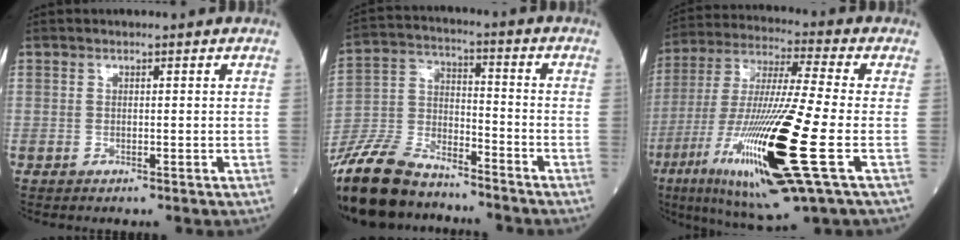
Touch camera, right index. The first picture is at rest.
{"total": 17.4, "force": [-15.0, 5.4, 7.2], "torque": [-0.163, -0.007, -0.276]}
{"total": 22.8, "force": [-7.6, 1.0, 21.5], "torque": [-0.438, -0.047, -0.138]}